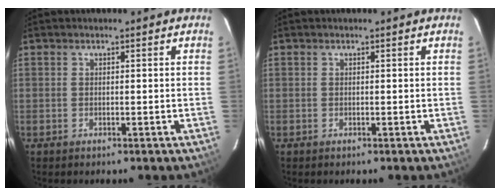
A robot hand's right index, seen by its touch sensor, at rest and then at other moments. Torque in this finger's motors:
{"motor_torque": [0.01, -0.01, 0.00, 0.00]}